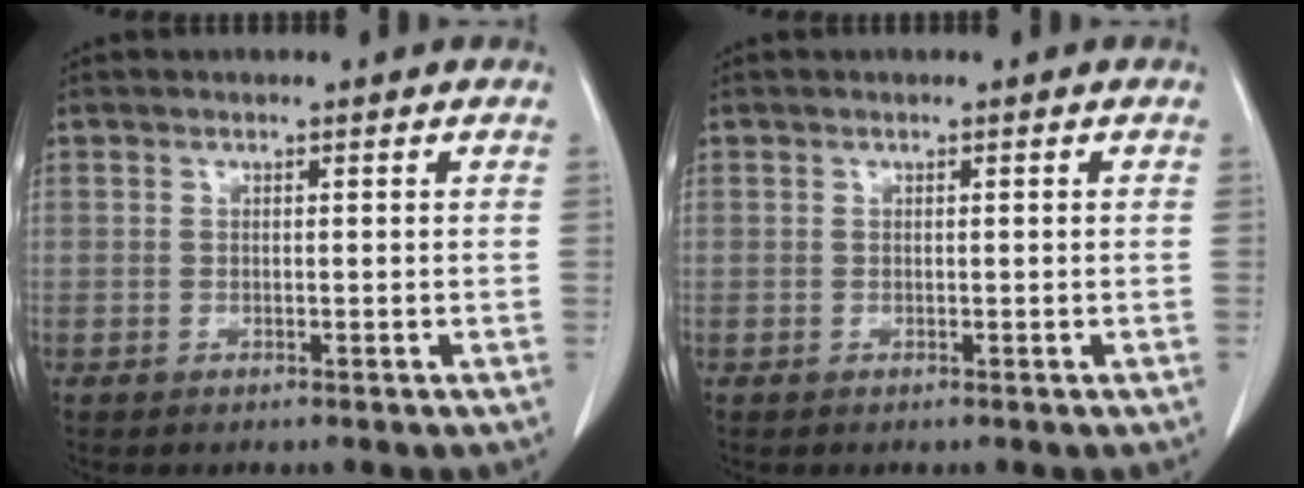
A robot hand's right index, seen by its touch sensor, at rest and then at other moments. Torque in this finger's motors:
{"motor_torque": [0.06, -0.07, 0.10, 0.01]}